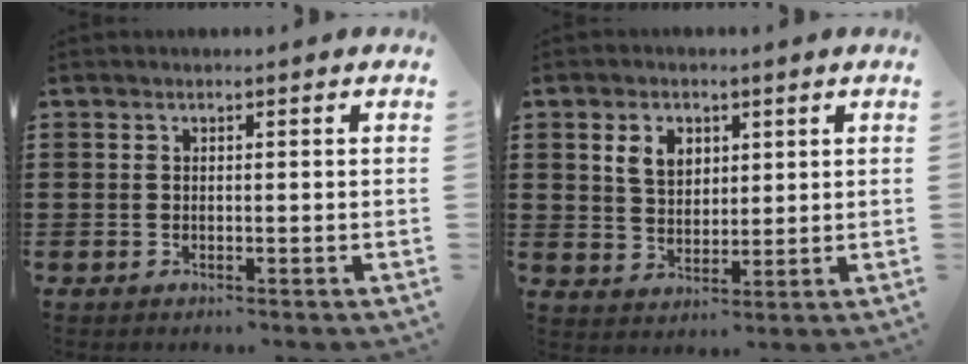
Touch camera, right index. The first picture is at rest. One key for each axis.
{"total": 4.6, "fx": 1.8, "fy": 3.3, "fz": 2.7, "tx": -0.065, "ty": 0.012, "tz": 0.032}